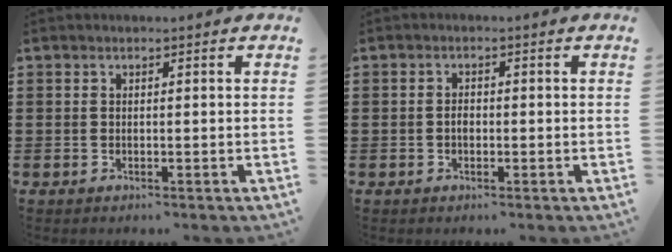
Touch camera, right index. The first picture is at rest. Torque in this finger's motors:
{"motor_torque": [0.79, -0.03, 0.22, 0.05]}